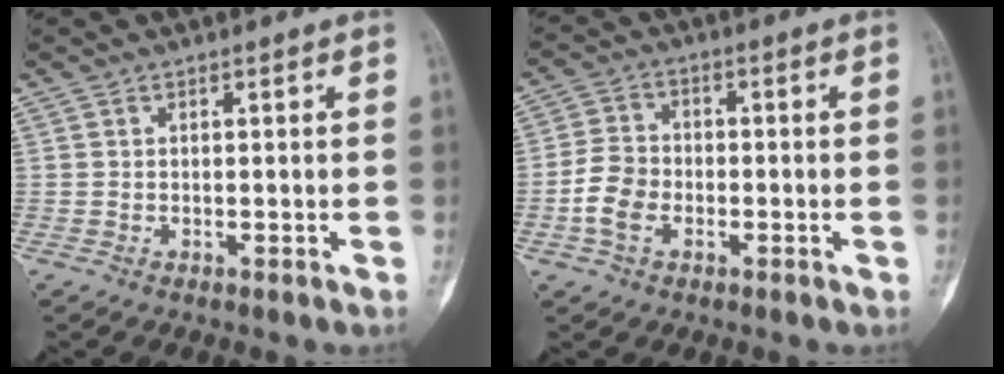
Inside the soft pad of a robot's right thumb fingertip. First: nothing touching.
{"total": 6.4, "force": [-2.1, 4.5, 4.0], "torque": [-0.075, 0.015, -0.048]}